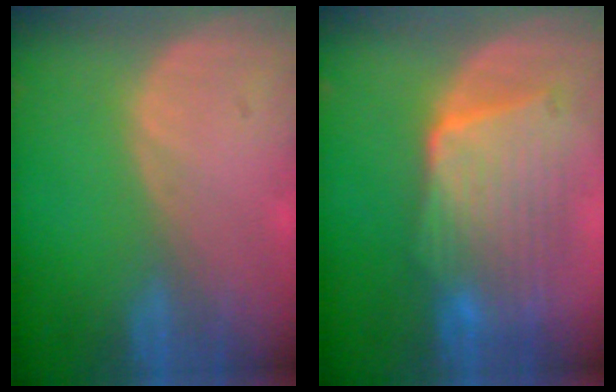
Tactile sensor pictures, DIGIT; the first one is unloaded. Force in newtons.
{"total": 9.1, "press": 8.6, "slide": 2.7}